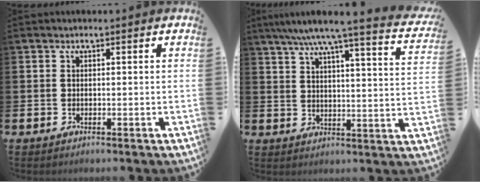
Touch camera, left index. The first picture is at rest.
{"total": 6.7, "force": [5.7, 0.1, 3.5], "torque": [-0.083, -0.039, 0.090]}